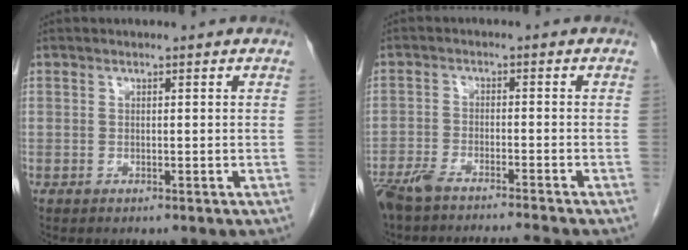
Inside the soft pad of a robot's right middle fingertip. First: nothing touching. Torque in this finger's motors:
{"motor_torque": [0.34, -0.31, 0.06, 0.03]}